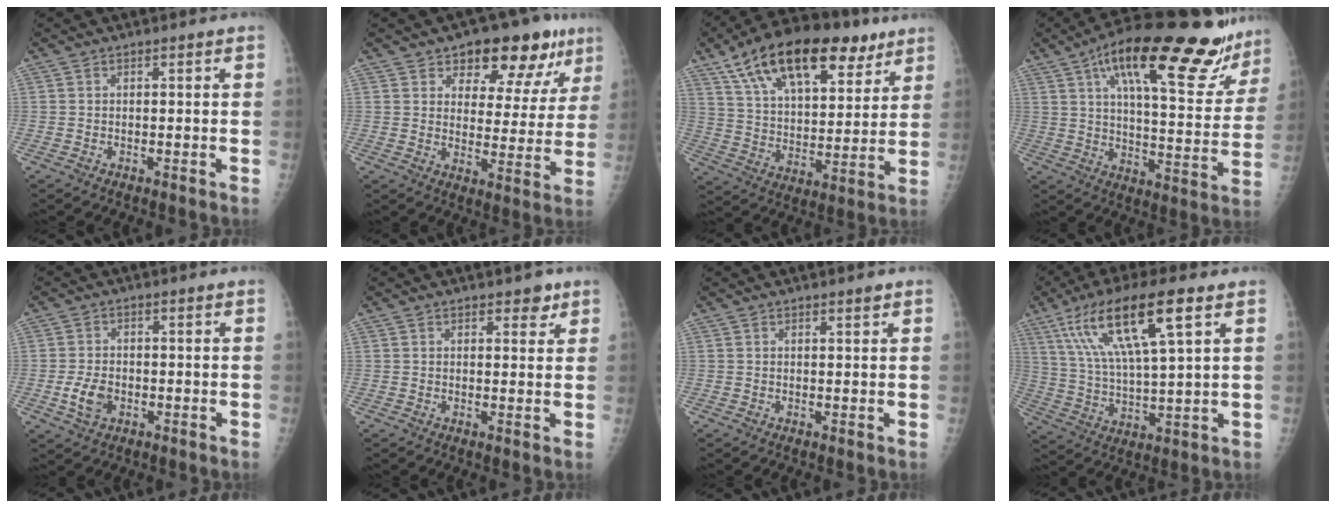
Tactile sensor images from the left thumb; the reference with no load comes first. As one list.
[{"total": 14.9, "force": [9.1, 7.8, 8.8], "torque": [-0.051, -0.034, 0.124]}, {"total": 24.2, "force": [14.2, 11.6, 15.8], "torque": [-0.234, -0.019, 0.239]}, {"total": 27.5, "force": [18.1, 8.4, 19.0], "torque": [-0.246, -0.044, 0.255]}, {"total": 4.8, "force": [-1.4, 3.2, 3.2], "torque": [-0.057, 0.004, -0.025]}, {"total": 3.0, "force": [2.0, 1.5, 1.7], "torque": [-0.002, -0.009, 0.025]}, {"total": 1.1, "force": [0.8, 0.2, 0.8], "torque": [-0.009, -0.004, 0.012]}, {"total": 17.2, "force": [8.1, 3.7, 14.7], "torque": [-0.284, -0.013, 0.150]}]